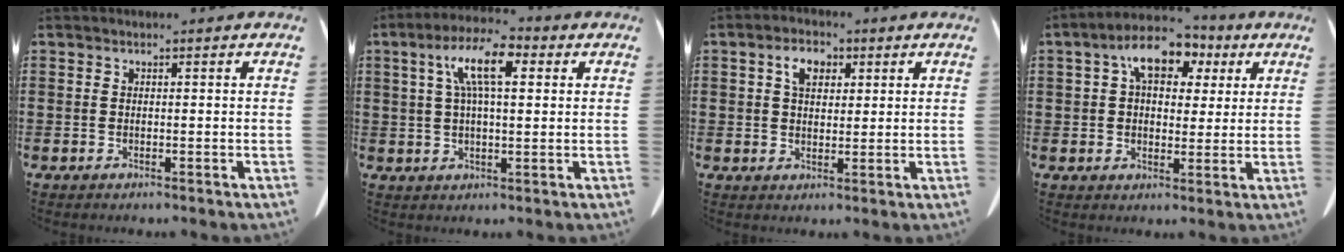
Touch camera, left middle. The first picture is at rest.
{"total": 8.8, "force": [3.1, 2.9, 7.8], "torque": [-0.164, 0.013, 0.048]}
{"total": 4.4, "force": [1.8, 2.9, 2.8], "torque": [-0.050, 0.008, 0.025]}
{"total": 8.0, "force": [3.5, 5.2, 4.9], "torque": [-0.095, 0.004, 0.057]}